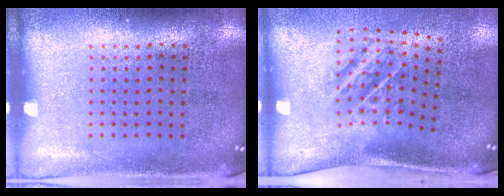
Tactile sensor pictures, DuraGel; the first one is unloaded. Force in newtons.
{"total": 2.0, "press": 1.2, "slide": 1.6}